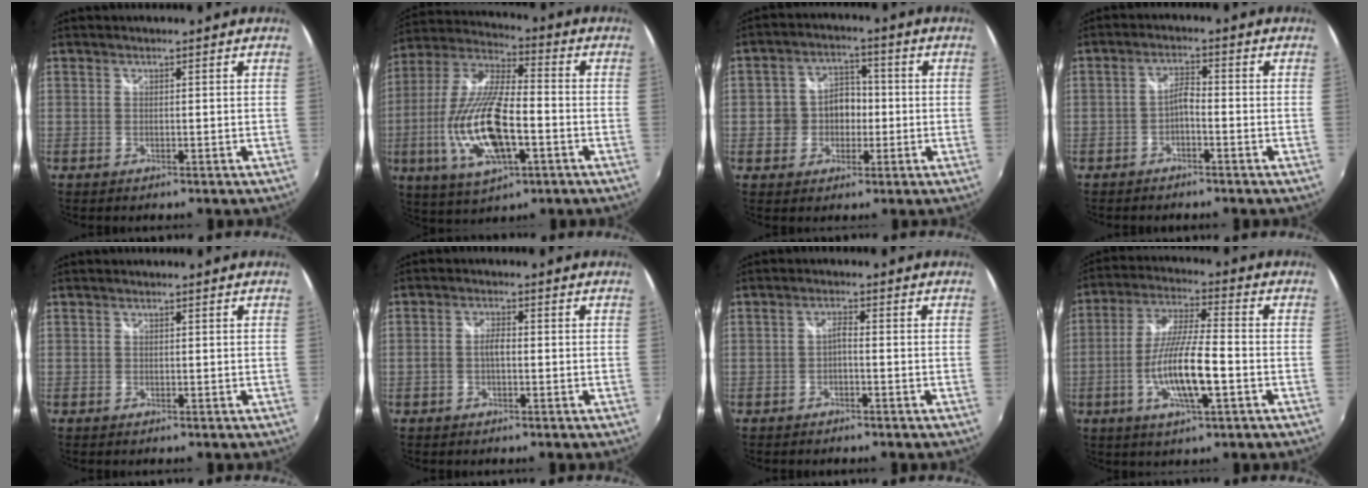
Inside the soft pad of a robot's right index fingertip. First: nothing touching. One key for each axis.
{"total": 18.8, "fx": -5.0, "fy": 6.7, "fz": 16.9, "tx": -0.350, "ty": -0.014, "tz": -0.090}
{"total": 6.9, "fx": -1.2, "fy": 6.1, "fz": 3.0, "tx": -0.062, "ty": 0.022, "tz": -0.016}
{"total": 2.7, "fx": -1.7, "fy": 0.8, "fz": 1.9, "tx": -0.041, "ty": 0.008, "tz": -0.031}
{"total": 0.0}
{"total": 2.6, "fx": -0.5, "fy": 1.2, "fz": 2.3, "tx": -0.046, "ty": 0.004, "tz": -0.010}
{"total": 1.6, "fx": -0.8, "fy": 0.4, "fz": 1.3, "tx": -0.026, "ty": 0.005, "tz": -0.017}
{"total": 12.5, "fx": -3.7, "fy": 2.0, "fz": 11.8, "tx": -0.234, "ty": -0.005, "tz": -0.069}